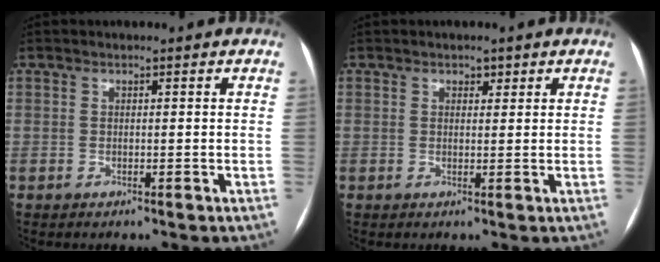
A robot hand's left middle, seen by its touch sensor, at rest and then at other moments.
{"total": 1.3, "force": [0.9, 0.8, 0.6], "torque": [-0.007, -0.001, 0.011]}